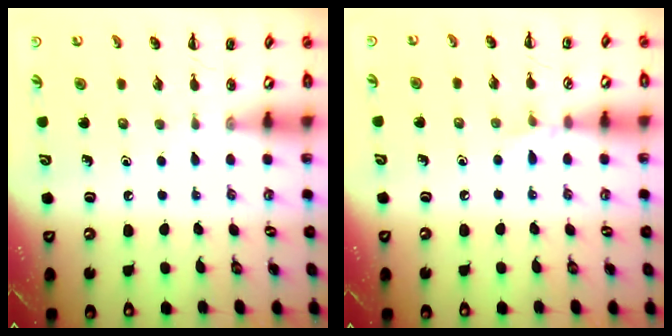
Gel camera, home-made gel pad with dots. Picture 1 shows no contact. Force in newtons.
{"total": 4.6, "press": 4.2, "slide": 1.7}